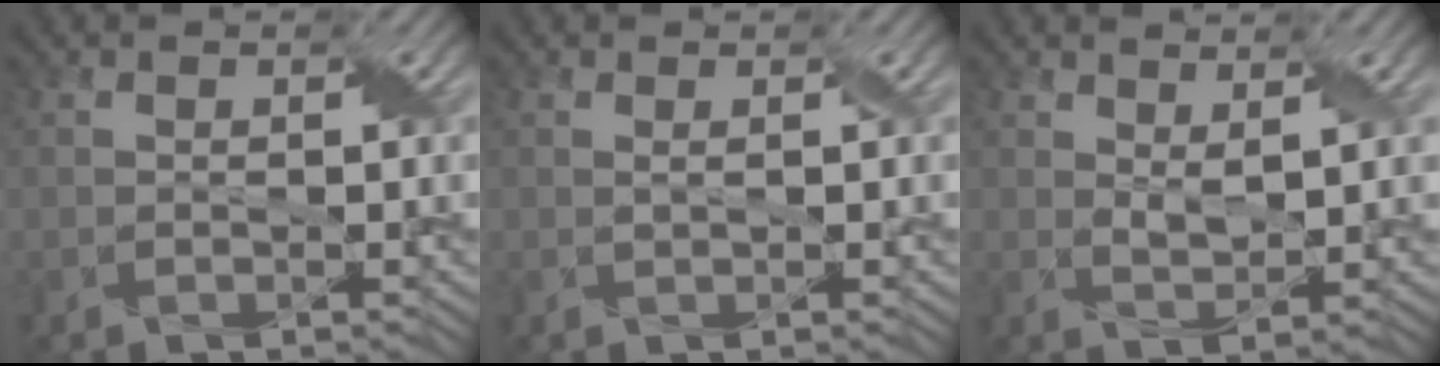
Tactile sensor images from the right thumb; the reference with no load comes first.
{"total": 0.6, "force": [0.2, 0.0, 0.5], "torque": [-0.014, 0.003, 0.004]}
{"total": 2.1, "force": [1.4, 0.6, 1.4], "torque": [-0.037, -0.005, 0.030]}